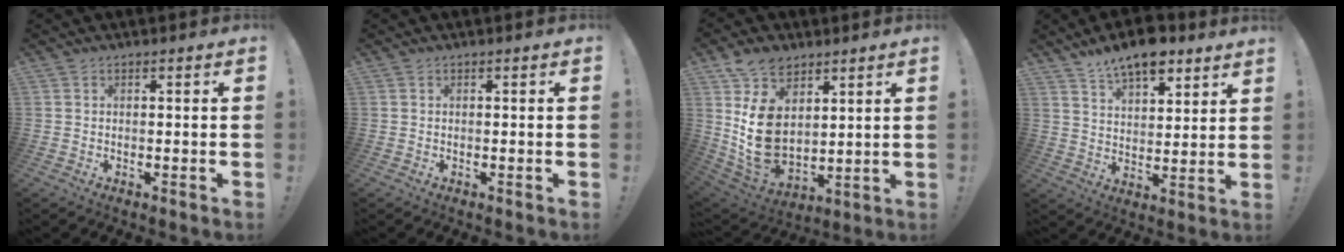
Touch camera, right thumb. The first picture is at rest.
{"total": 0.0}
{"total": 16.6, "force": [4.9, 11.8, 10.7], "torque": [-0.223, -0.029, 0.094]}
{"total": 10.3, "force": [8.0, 4.0, 5.1], "torque": [-0.088, -0.049, 0.146]}